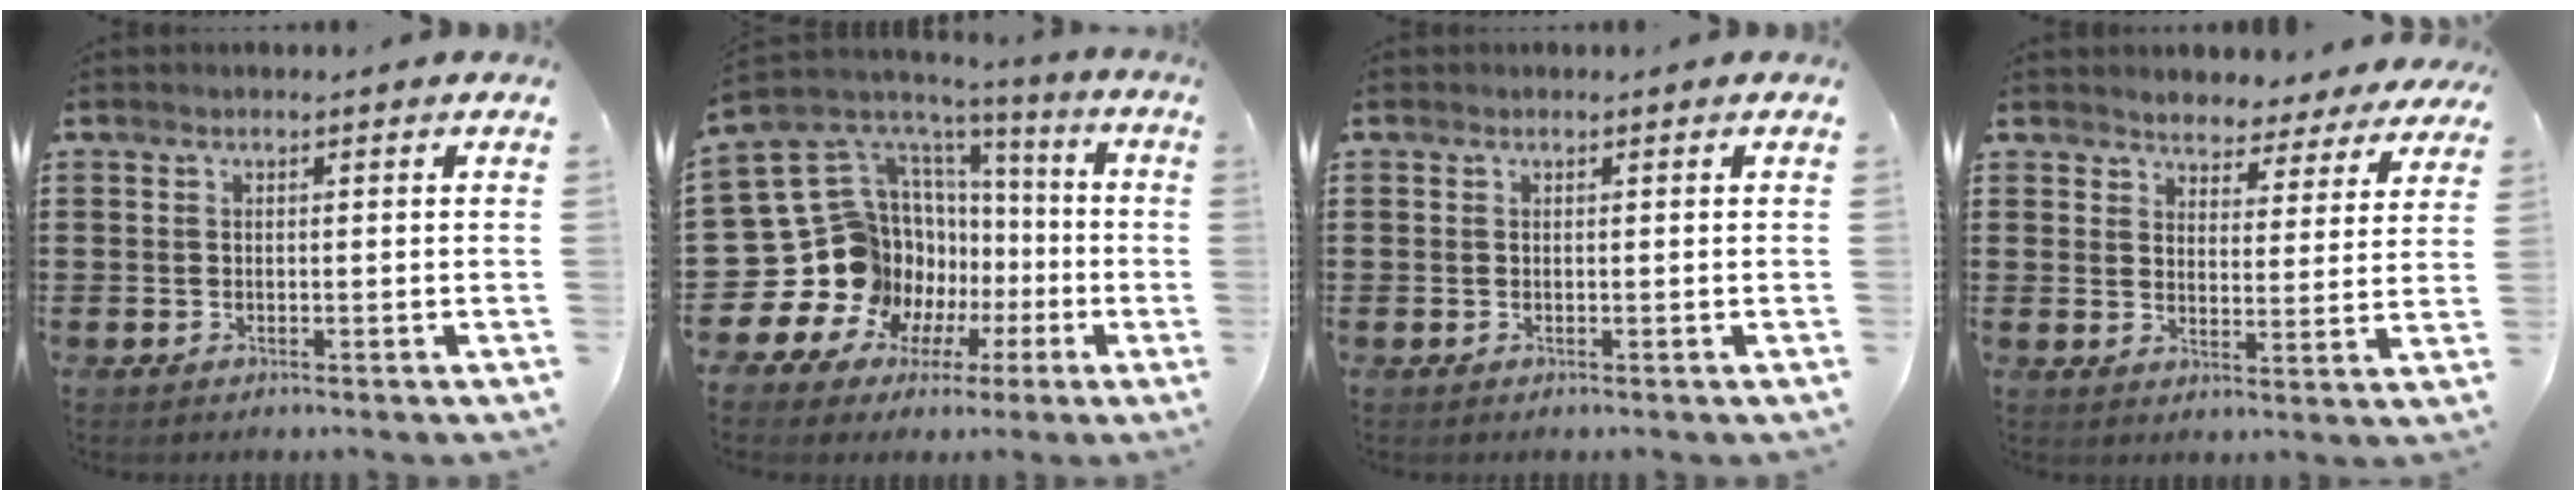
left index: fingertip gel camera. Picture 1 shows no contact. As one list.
[{"total": 16.6, "force": [-2.5, 15.2, 6.0], "torque": [-0.183, -0.046, 0.006]}, {"total": 0.0}, {"total": 3.7, "force": [3.6, 0.7, -0.4], "torque": [-0.016, -0.021, 0.063]}]